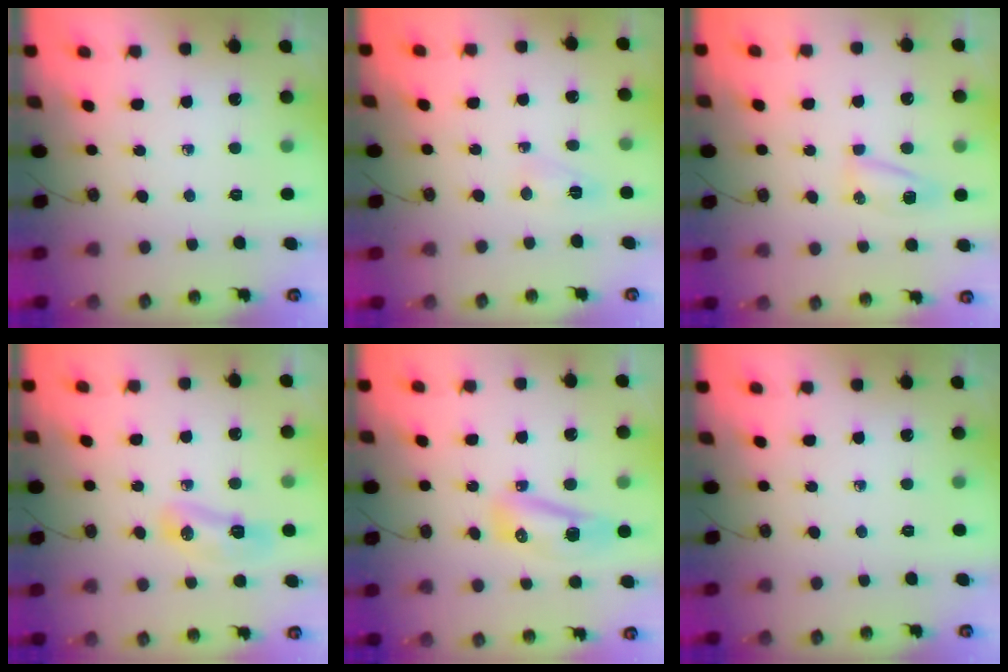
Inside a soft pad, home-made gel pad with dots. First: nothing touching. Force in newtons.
{"total": 2.9, "press": 2.8, "slide": 0.5}
{"total": 5.6, "press": 5.6, "slide": 0.6}
{"total": 18.7, "press": 10.2, "slide": 15.7}
{"total": 8.2, "press": 8.0, "slide": 1.7}
{"total": 0.0}